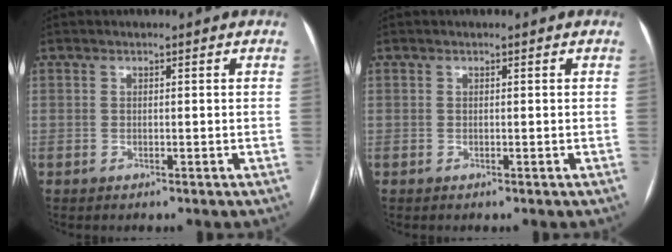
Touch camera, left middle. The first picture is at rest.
{"total": 0.0}